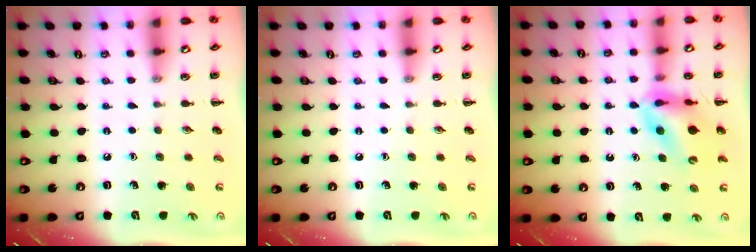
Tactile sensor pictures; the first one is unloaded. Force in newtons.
{"total": 0.0}
{"total": 10.5, "press": 10.0, "slide": 3.2}